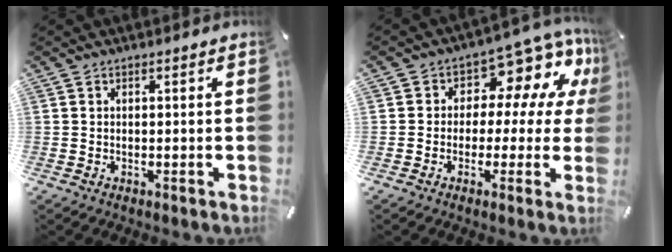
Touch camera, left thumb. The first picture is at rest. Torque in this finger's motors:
{"motor_torque": [0.41, 0.27, 0.33, 0.33, 0.00]}